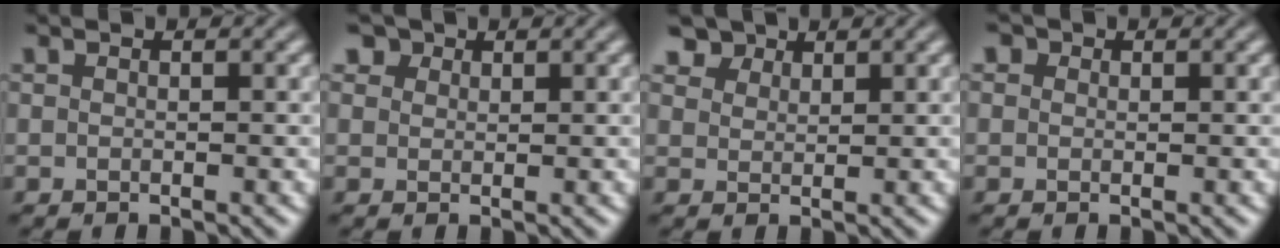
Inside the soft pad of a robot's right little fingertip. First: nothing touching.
{"total": 2.9, "force": [2.0, 1.9, 1.0], "torque": [-0.028, 0.000, 0.031]}
{"total": 4.2, "force": [3.3, 2.3, 1.3], "torque": [-0.043, -0.005, 0.067]}
{"total": 1.3, "force": [0.6, 1.0, 0.4], "torque": [-0.003, 0.002, -0.006]}